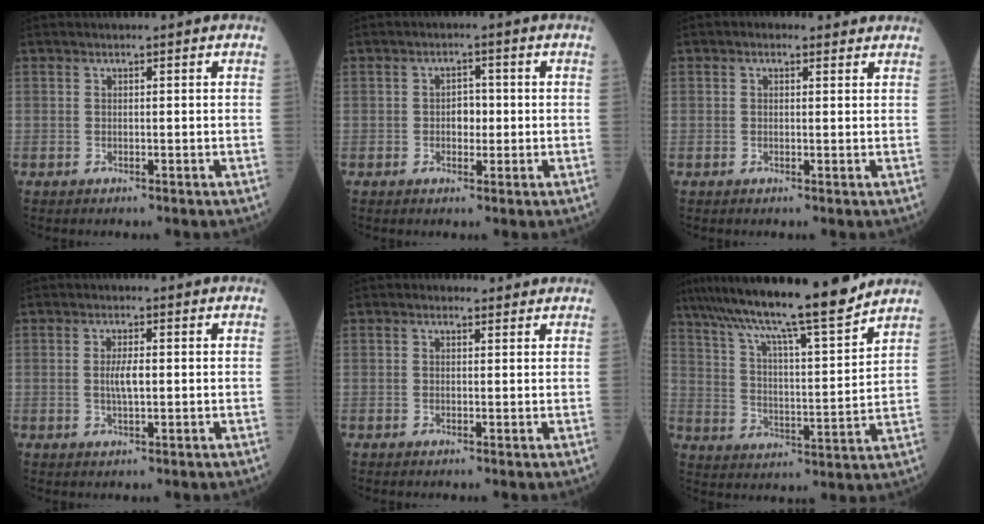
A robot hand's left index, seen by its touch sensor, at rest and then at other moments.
{"total": 2.7, "force": [-0.3, 1.7, 2.1], "torque": [-0.029, 0.005, -0.006]}
{"total": 2.0, "force": [1.2, 1.2, 1.1], "torque": [-0.020, 0.016, 0.012]}
{"total": 2.9, "force": [0.0, 0.7, 2.8], "torque": [-0.057, -0.004, -0.001]}
{"total": 1.5, "force": [1.0, 0.9, 0.6], "torque": [-0.016, 0.011, 0.012]}
{"total": 18.1, "force": [15.3, 0.2, 9.6], "torque": [-0.160, 0.004, 0.241]}